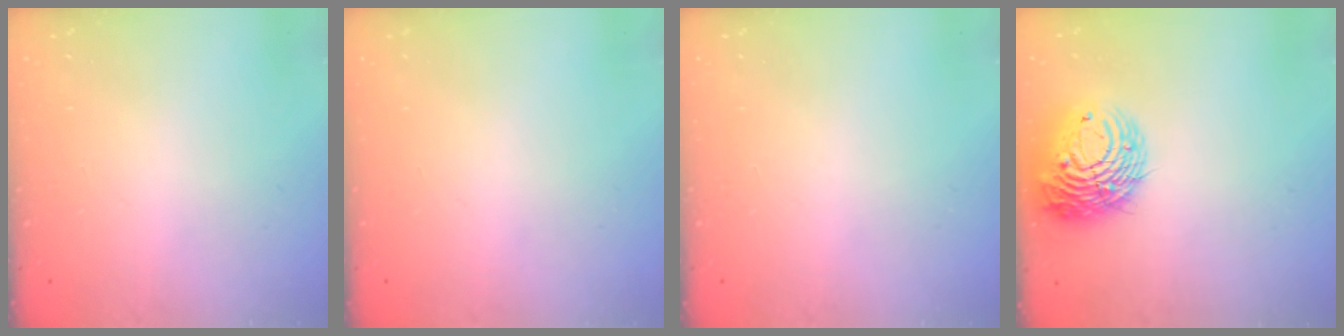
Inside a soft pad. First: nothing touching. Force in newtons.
{"total": 0.0}
{"total": 0.0}
{"total": 13.2, "press": 13.1, "slide": 1.5}